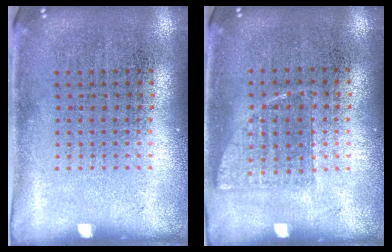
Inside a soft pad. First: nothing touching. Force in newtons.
{"total": 0.7, "press": 0.7, "slide": 0.3}